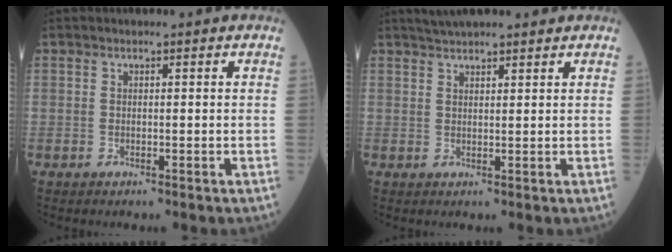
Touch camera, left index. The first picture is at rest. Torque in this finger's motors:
{"motor_torque": [0.03, -0.03, 0.04, 0.01]}